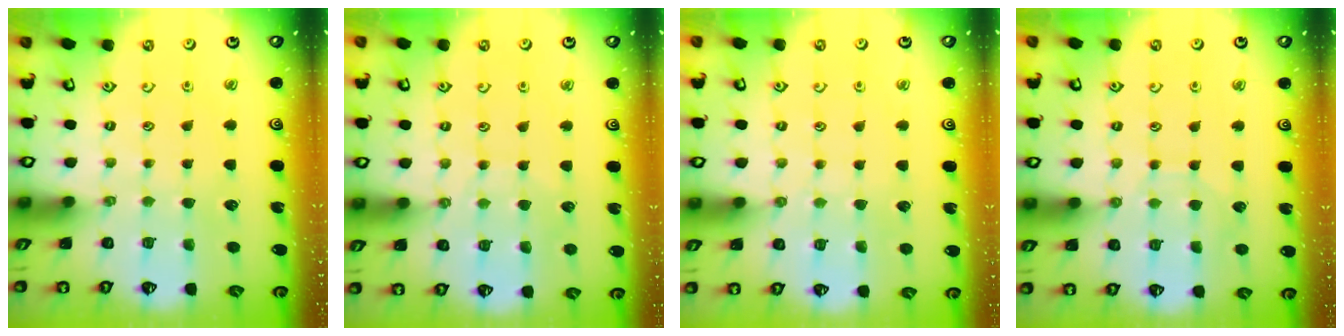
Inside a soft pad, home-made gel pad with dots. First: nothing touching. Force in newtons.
{"total": 4.6, "press": 4.5, "slide": 0.5}
{"total": 2.9, "press": 2.9, "slide": 0.5}
{"total": 5.4, "press": 5.4, "slide": 0.6}